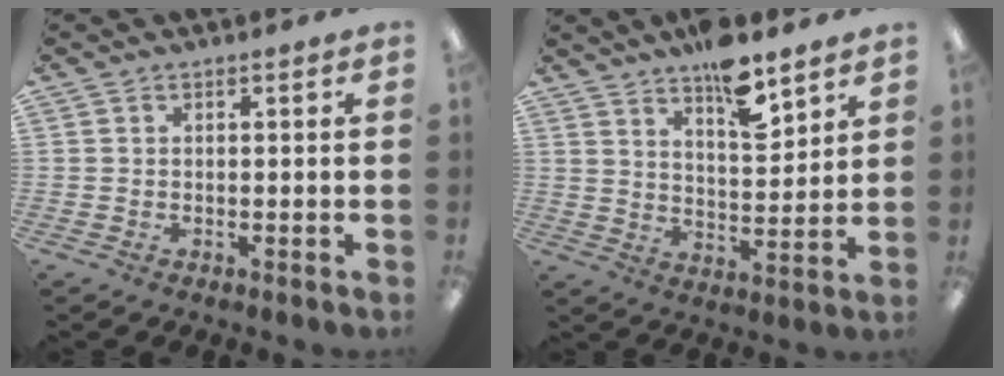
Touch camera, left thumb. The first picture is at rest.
{"total": 11.0, "force": [8.6, 3.4, 6.0], "torque": [-0.086, -0.054, 0.147]}